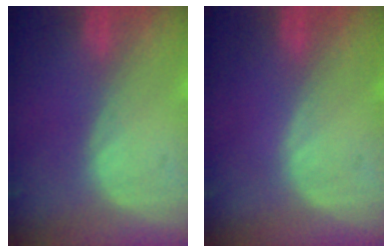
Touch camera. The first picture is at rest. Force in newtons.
{"total": 0.0}